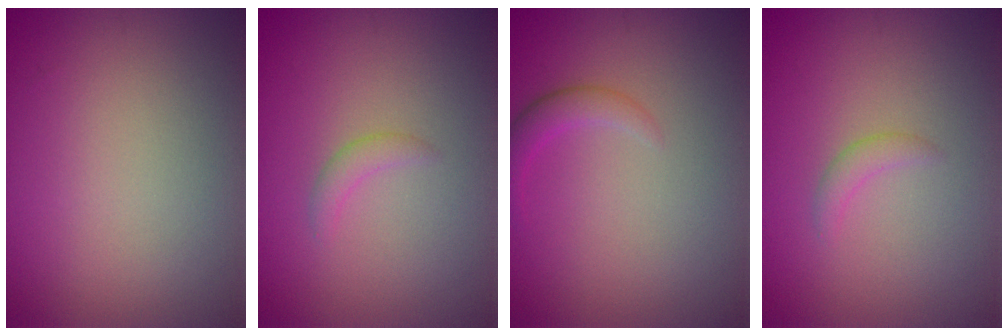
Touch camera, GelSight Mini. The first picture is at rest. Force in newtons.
{"total": 1.1, "press": 1.1, "slide": 0.1}
{"total": 1.8, "press": 1.8, "slide": 0.1}
{"total": 1.1, "press": 1.1, "slide": 0.1}